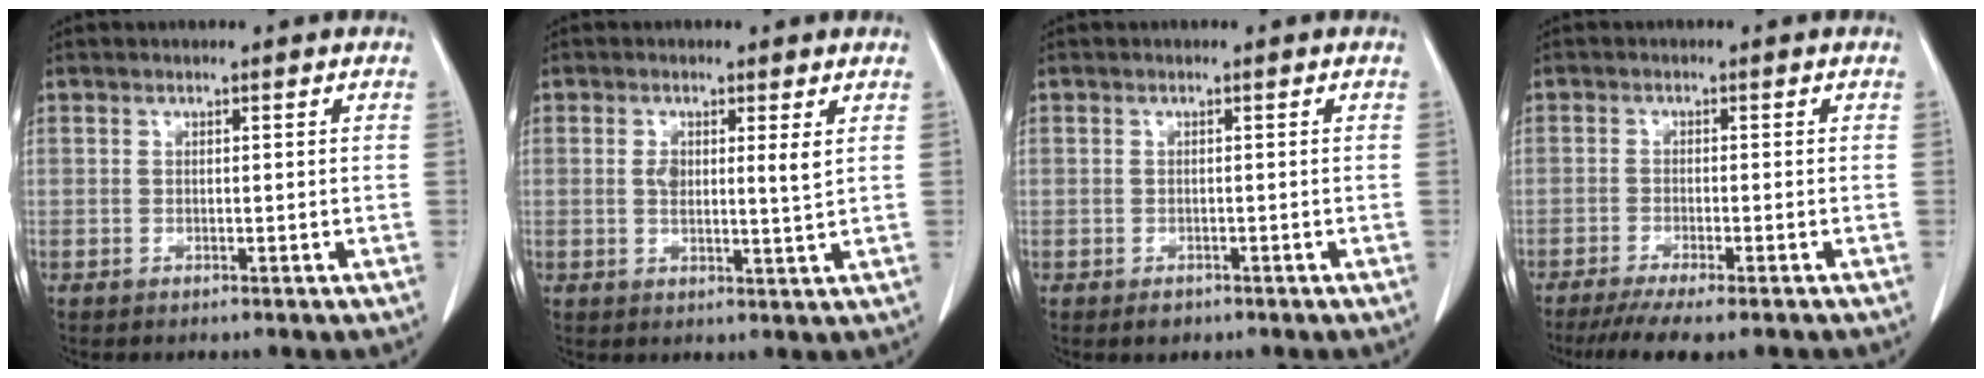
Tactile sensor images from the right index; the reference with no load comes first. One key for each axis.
{"total": 4.1, "fx": 1.1, "fy": 0.8, "fz": 3.8, "tx": -0.064, "ty": -0.005, "tz": 0.017}
{"total": 1.4, "fx": -0.9, "fy": 1.1, "fz": 0.4, "tx": -0.005, "ty": 0.001, "tz": -0.007}
{"total": 9.8, "fx": -7.9, "fy": 1.0, "fz": 5.7, "tx": -0.074, "ty": -0.020, "tz": -0.119}